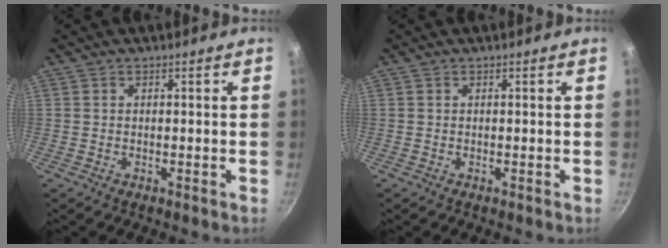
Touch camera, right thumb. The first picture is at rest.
{"total": 0.0}